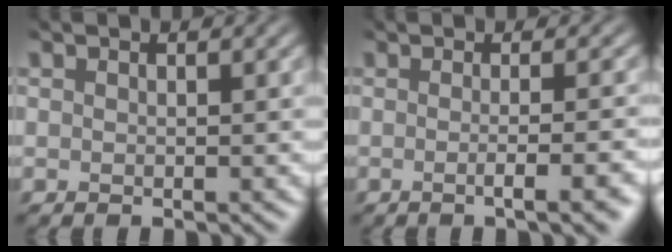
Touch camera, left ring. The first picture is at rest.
{"total": 6.9, "force": [-0.7, 2.7, 6.3], "torque": [-0.055, 0.034, -0.026]}